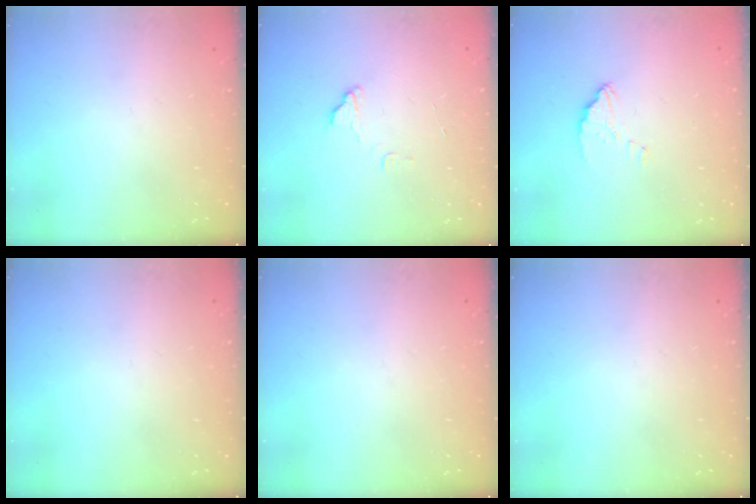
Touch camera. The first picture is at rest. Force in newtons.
{"total": 7.1, "press": 7.1, "slide": 0.5}
{"total": 2.8, "press": 2.8, "slide": 0.1}
{"total": 0.0}
{"total": 0.0}
{"total": 0.0}